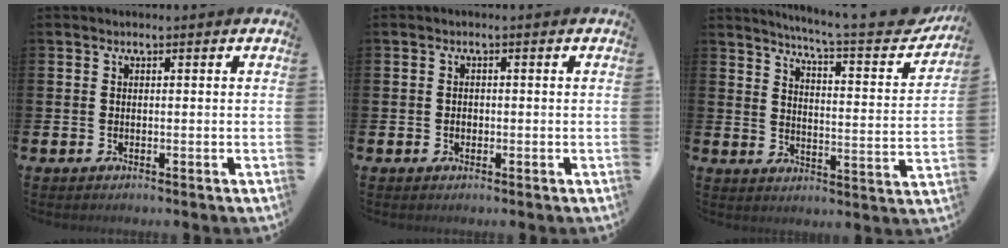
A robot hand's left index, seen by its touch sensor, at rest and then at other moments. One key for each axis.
{"total": 0.9, "fx": -0.2, "fy": 0.8, "fz": 0.4, "tx": -0.004, "ty": 0.004, "tz": -0.006}
{"total": 6.7, "fx": 5.9, "fy": -0.1, "fz": 3.2, "tx": -0.060, "ty": -0.055, "tz": 0.088}